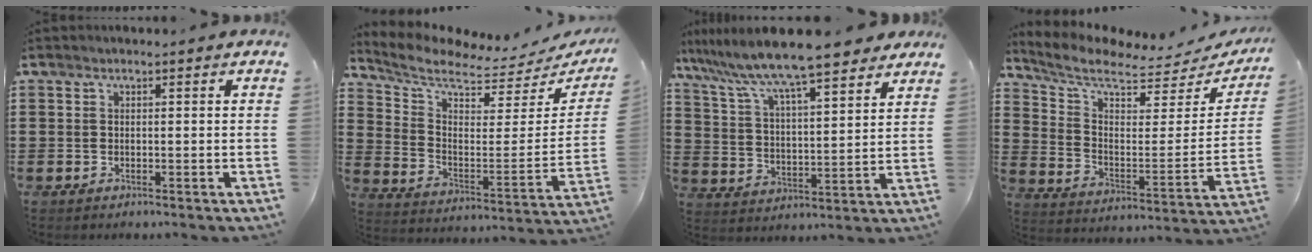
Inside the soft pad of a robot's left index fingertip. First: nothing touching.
{"total": 5.9, "force": [5.3, 1.0, 2.5], "torque": [-0.078, -0.051, 0.088]}
{"total": 9.6, "force": [8.5, 0.4, 4.4], "torque": [-0.121, -0.047, 0.142]}
{"total": 6.9, "force": [5.9, 1.6, 3.1], "torque": [-0.092, -0.045, 0.100]}